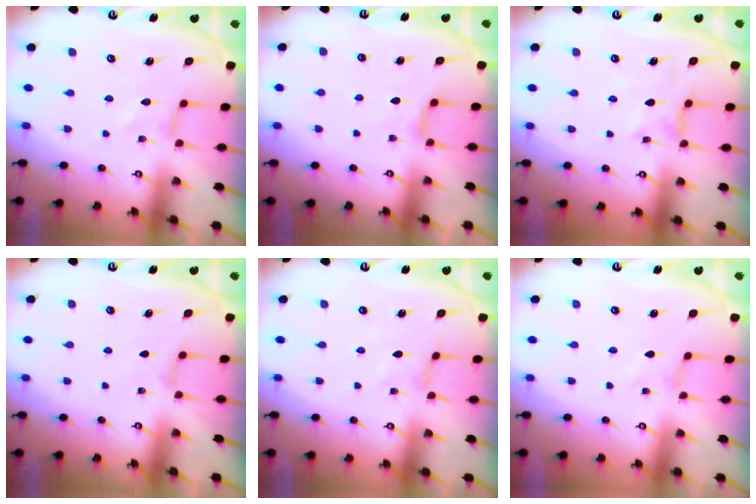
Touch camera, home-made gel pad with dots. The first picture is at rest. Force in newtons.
{"total": 4.7, "press": 4.7, "slide": 0.6}
{"total": 1.3, "press": 1.2, "slide": 0.4}
{"total": 1.8, "press": 1.7, "slide": 0.4}
{"total": 0.0}
{"total": 0.7, "press": 0.7, "slide": 0.2}